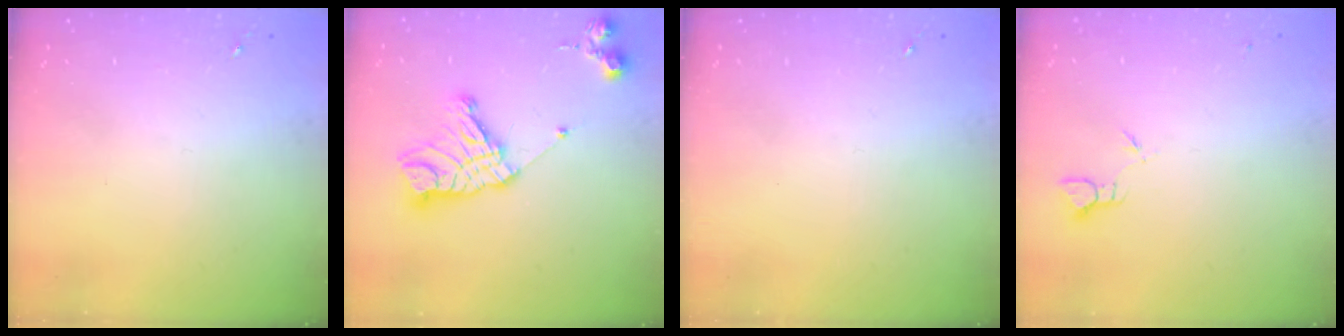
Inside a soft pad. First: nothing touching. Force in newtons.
{"total": 16.2, "press": 16.1, "slide": 1.6}
{"total": 0.0}
{"total": 2.0, "press": 2.0, "slide": 0.1}